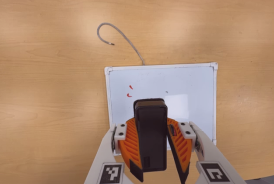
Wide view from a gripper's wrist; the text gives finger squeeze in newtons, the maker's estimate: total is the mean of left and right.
{"total": 9.7, "left": 10.0, "right": 9.3}